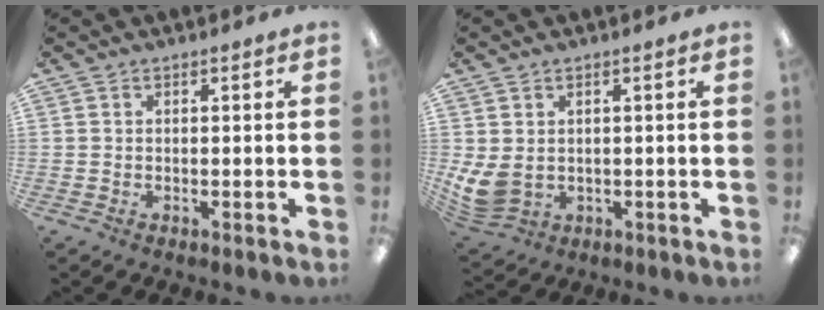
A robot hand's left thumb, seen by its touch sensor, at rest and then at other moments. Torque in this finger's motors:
{"motor_torque": [-0.02, 0.22, 0.13, -0.12, 0.07]}